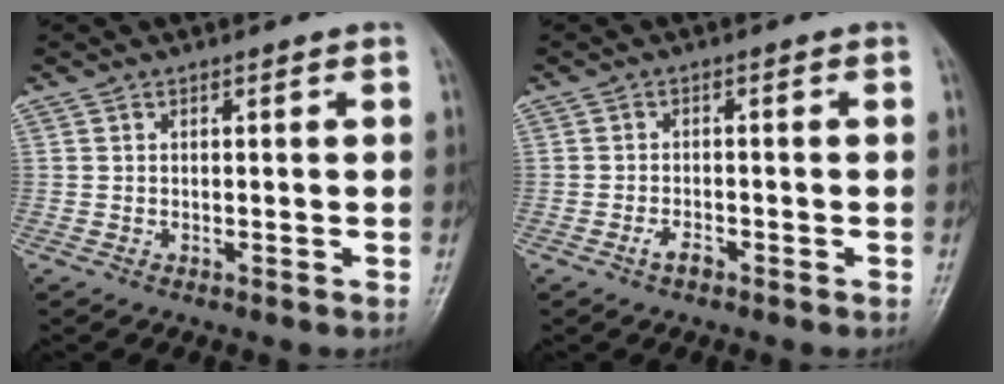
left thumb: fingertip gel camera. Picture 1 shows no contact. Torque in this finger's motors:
{"motor_torque": [-0.08, 0.17, 0.29, 0.17, 0.00]}